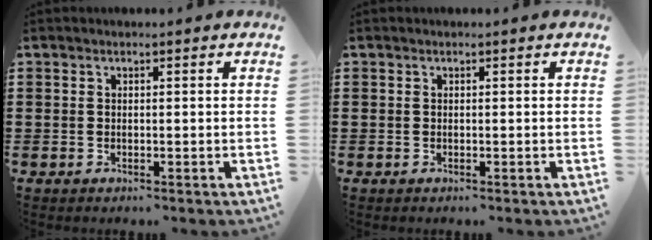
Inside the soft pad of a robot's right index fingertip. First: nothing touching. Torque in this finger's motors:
{"motor_torque": [1.02, 1.12, 0.01, 0.00]}